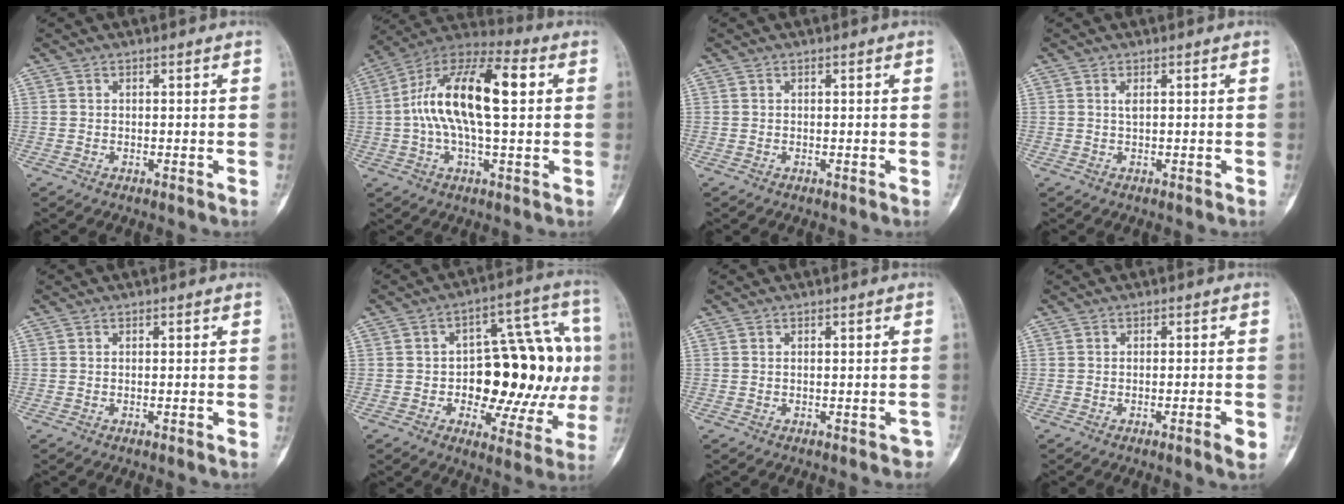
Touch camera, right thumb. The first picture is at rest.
{"total": 18.3, "force": [2.4, 7.6, 16.5], "torque": [-0.297, 0.038, 0.032]}
{"total": 0.0}
{"total": 0.8, "force": [0.2, 0.1, 0.7], "torque": [-0.017, -0.001, 0.003]}
{"total": 0.7, "force": [-0.4, 0.1, 0.6], "torque": [-0.013, 0.002, -0.003]}
{"total": 22.9, "force": [-0.7, 11.7, 19.6], "torque": [-0.224, 0.037, -0.002]}
{"total": 1.4, "force": [-0.9, 0.6, 0.9], "torque": [-0.008, 0.013, -0.008]}
{"total": 3.0, "force": [-1.4, 0.3, 2.6], "torque": [-0.043, 0.003, -0.020]}